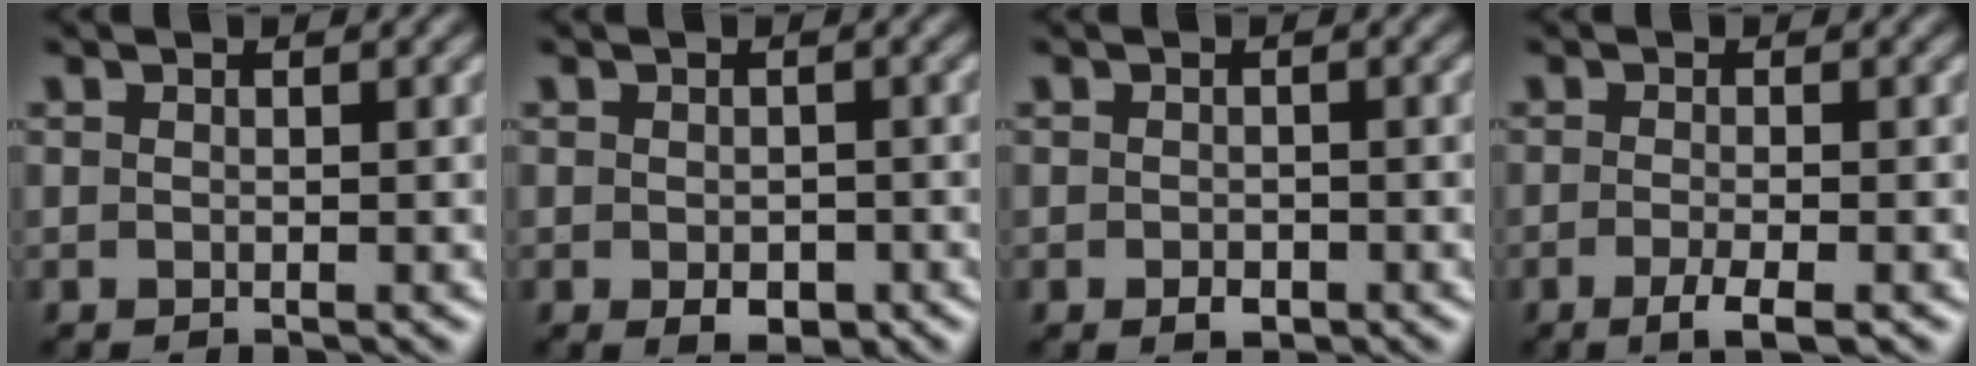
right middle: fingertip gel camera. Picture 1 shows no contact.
{"total": 2.2, "force": [-0.8, 1.3, 1.6], "torque": [-0.025, -0.006, -0.010]}
{"total": 1.2, "force": [-0.5, 0.7, 0.7], "torque": [-0.012, -0.002, -0.009]}
{"total": 2.5, "force": [-1.3, 0.5, 2.1], "torque": [-0.036, -0.004, -0.027]}